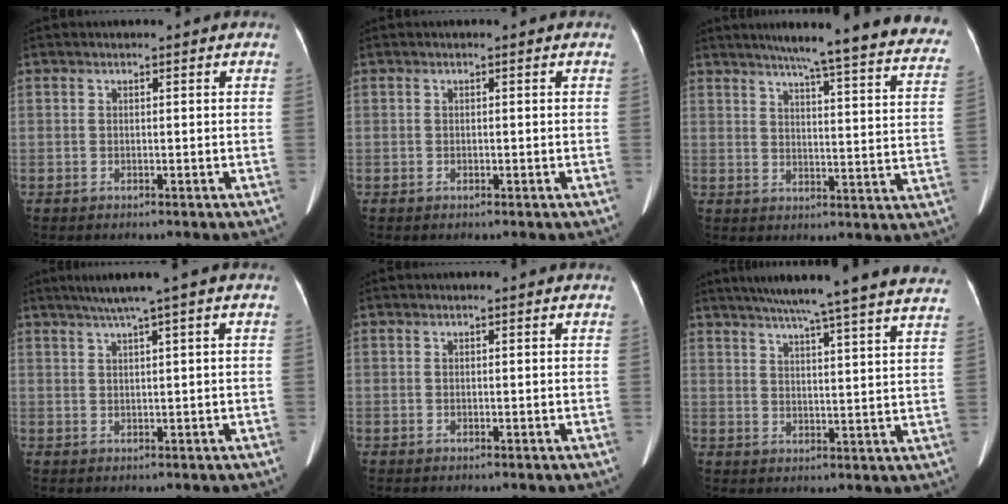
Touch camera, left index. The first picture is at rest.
{"total": 0.0}
{"total": 27.4, "force": [24.2, 1.4, 12.8], "torque": [-0.166, -0.068, 0.276]}
{"total": 4.2, "force": [2.4, -0.9, 3.3], "torque": [-0.064, 0.015, 0.046]}
{"total": 0.0}
{"total": 24.5, "force": [21.6, -0.6, 11.7], "torque": [-0.184, -0.021, 0.267]}